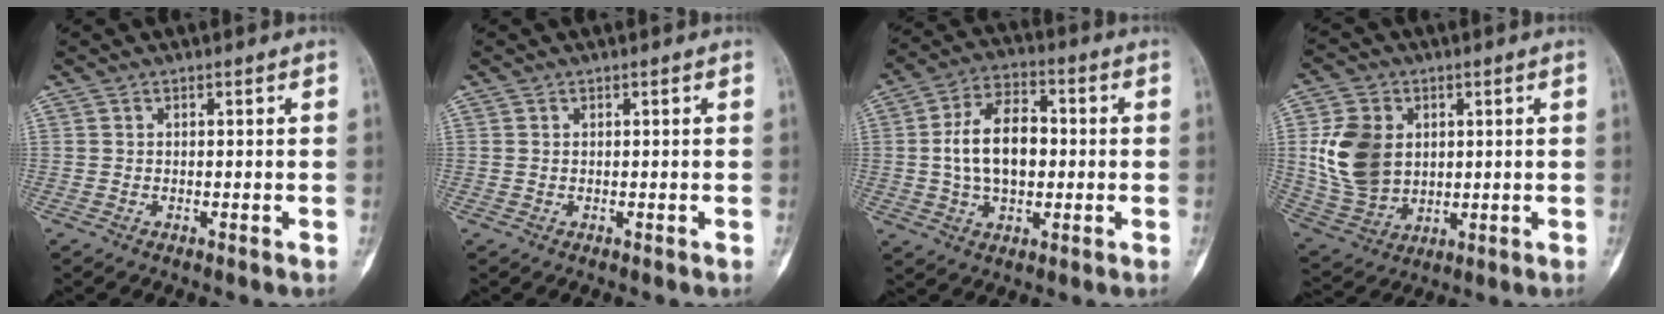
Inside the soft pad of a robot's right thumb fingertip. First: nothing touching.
{"total": 0.0}
{"total": 12.6, "force": [0.2, 7.8, 10.0], "torque": [-0.160, 0.019, 0.000]}
{"total": 13.7, "force": [2.1, 10.5, 8.5], "torque": [-0.145, -0.009, 0.055]}